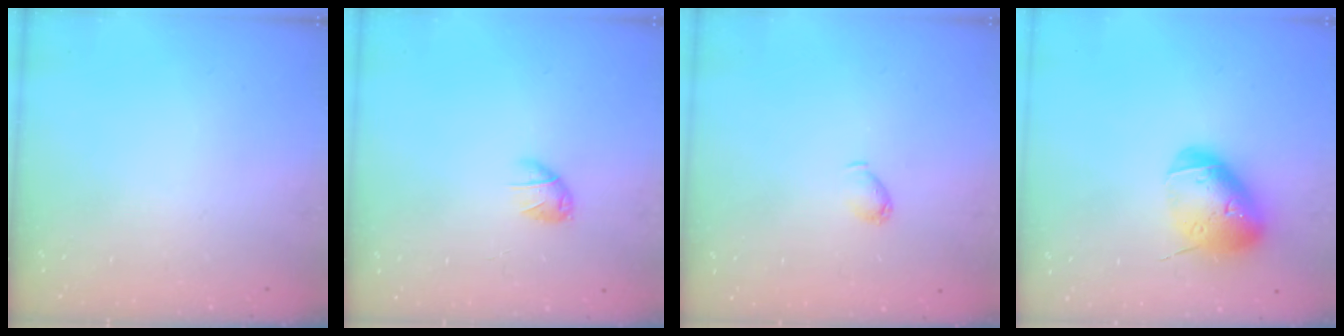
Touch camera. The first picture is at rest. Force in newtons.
{"total": 5.1, "press": 5.1, "slide": 0.5}
{"total": 3.2, "press": 3.2, "slide": 0.6}
{"total": 15.7, "press": 15.5, "slide": 2.5}